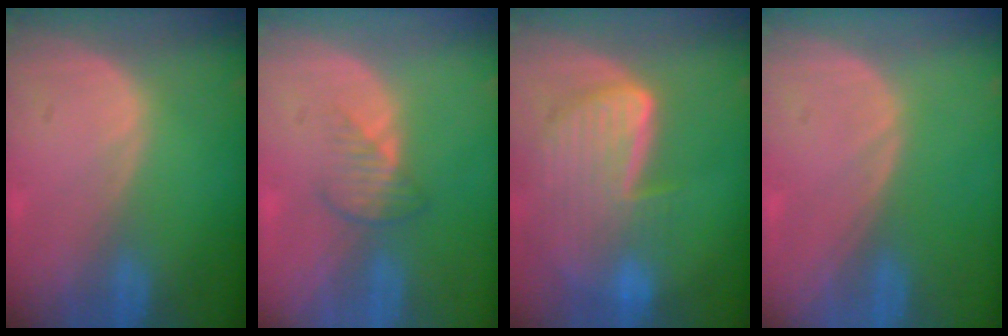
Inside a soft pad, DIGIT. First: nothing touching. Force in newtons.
{"total": 3.1, "press": 2.9, "slide": 1.2}
{"total": 9.1, "press": 8.0, "slide": 4.3}
{"total": 0.0}